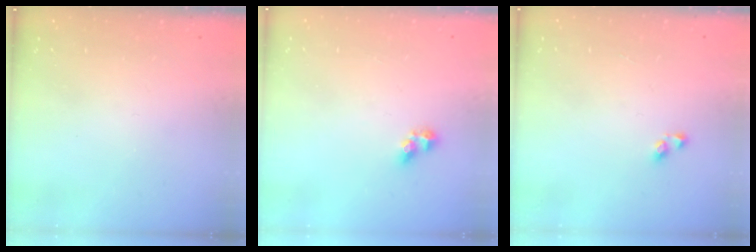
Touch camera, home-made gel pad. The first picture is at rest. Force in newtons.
{"total": 3.3, "press": 3.3, "slide": 0.2}
{"total": 2.9, "press": 2.9, "slide": 0.2}